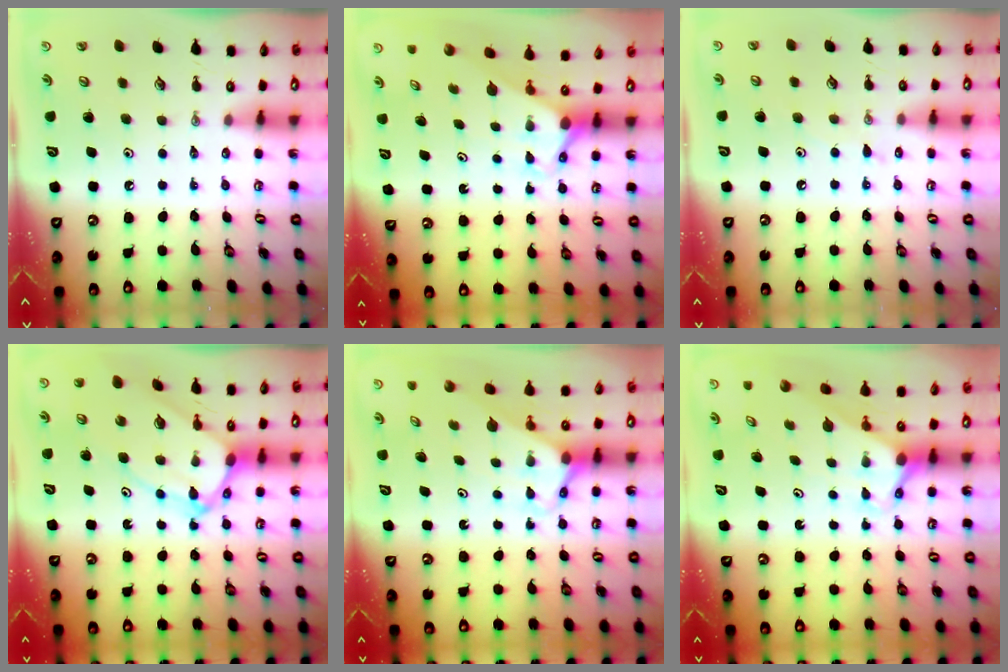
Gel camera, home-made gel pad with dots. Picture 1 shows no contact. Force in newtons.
{"total": 2.8, "press": 2.8, "slide": 0.0}
{"total": 6.3, "press": 6.3, "slide": 0.6}
{"total": 8.8, "press": 8.8, "slide": 1.0}
{"total": 2.6, "press": 2.6, "slide": 0.2}
{"total": 2.8, "press": 2.8, "slide": 0.0}